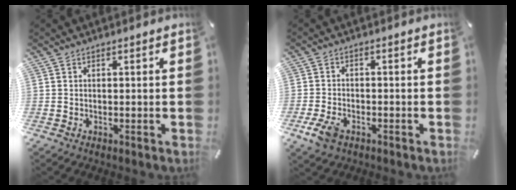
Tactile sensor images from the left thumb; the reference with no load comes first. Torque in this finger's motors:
{"motor_torque": [-0.33, 0.42, 0.09, -0.03, 0.06]}